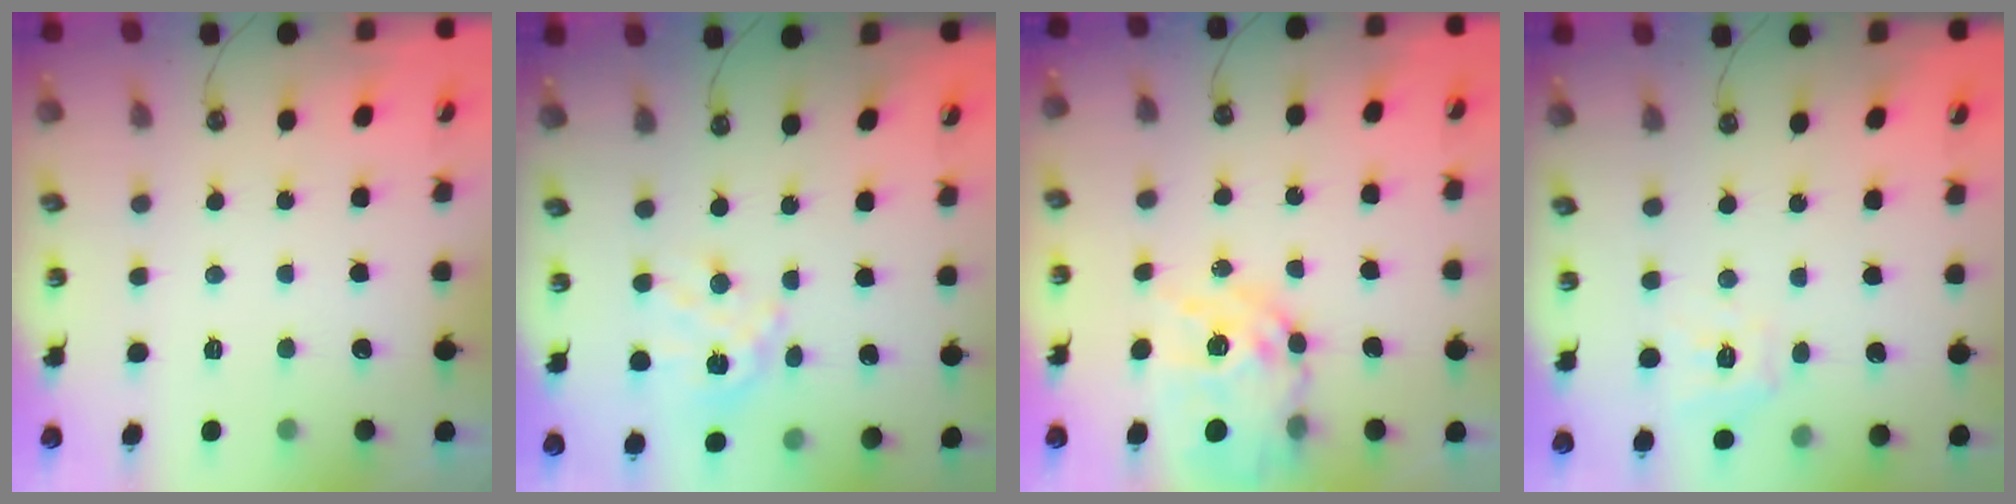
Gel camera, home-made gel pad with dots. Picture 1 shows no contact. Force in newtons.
{"total": 12.1, "press": 12.0, "slide": 1.1}
{"total": 14.8, "press": 14.7, "slide": 1.2}
{"total": 9.3, "press": 9.3, "slide": 0.9}